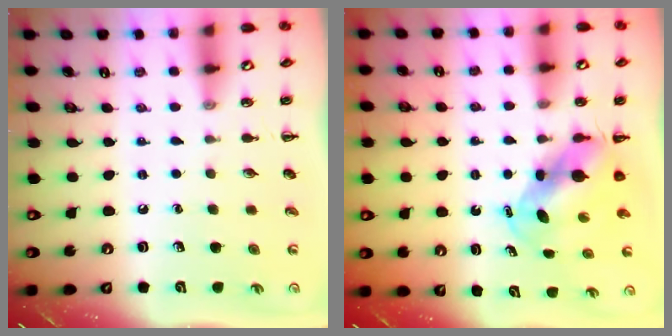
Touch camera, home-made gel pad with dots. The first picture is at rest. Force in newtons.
{"total": 5.4, "press": 5.3, "slide": 0.7}